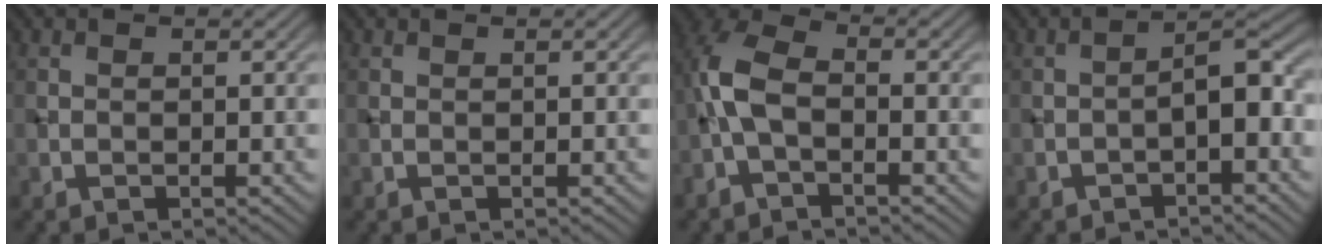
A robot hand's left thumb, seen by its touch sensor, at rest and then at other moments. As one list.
[{"total": 0.0}, {"total": 5.7, "force": [-1.6, 2.9, 4.6], "torque": [-0.117, 0.012, -0.046]}, {"total": 4.1, "force": [-1.8, 1.3, 3.5], "torque": [-0.048, 0.018, -0.034]}]